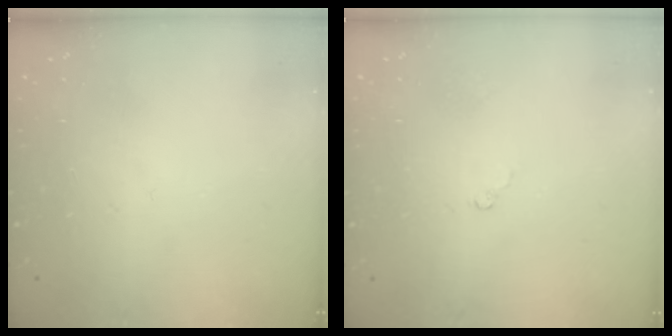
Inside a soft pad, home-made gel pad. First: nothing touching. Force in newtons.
{"total": 2.4, "press": 2.3, "slide": 0.3}